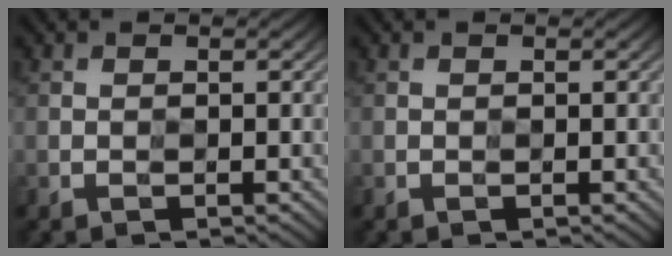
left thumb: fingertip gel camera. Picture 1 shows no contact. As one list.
[{"total": 0.0}]